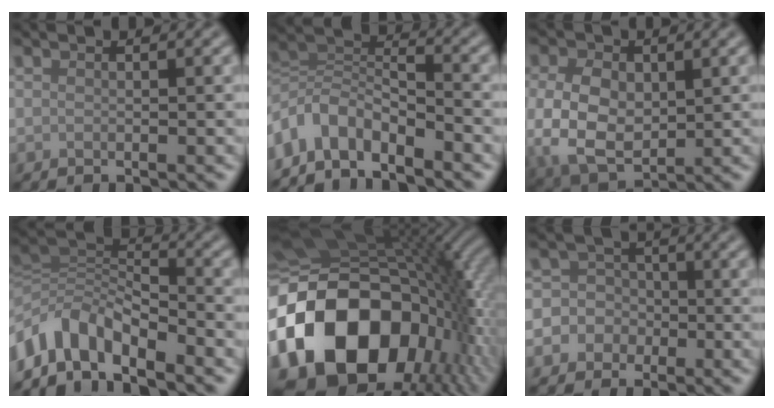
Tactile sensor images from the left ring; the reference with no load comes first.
{"total": 5.6, "force": [-3.6, 2.9, 3.2], "torque": [-0.048, 0.004, -0.078]}
{"total": 6.7, "force": [-0.3, 4.6, 4.9], "torque": [-0.107, -0.006, -0.006]}
{"total": 6.7, "force": [-4.4, 3.3, 3.8], "torque": [-0.056, 0.001, -0.093]}
{"total": 19.6, "force": [-5.9, 13.3, 13.1], "torque": [-0.260, -0.010, -0.115]}
{"total": 7.1, "force": [-1.9, 6.7, 1.3], "torque": [-0.019, 0.011, -0.072]}